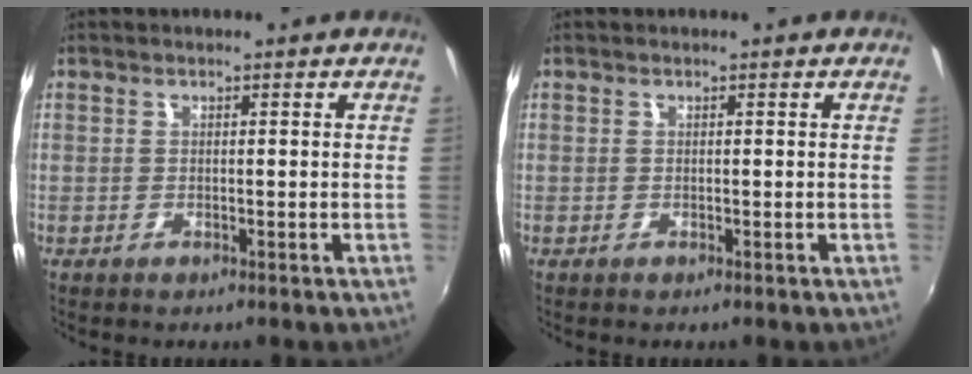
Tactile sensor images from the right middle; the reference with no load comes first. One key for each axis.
{"total": 0.0}